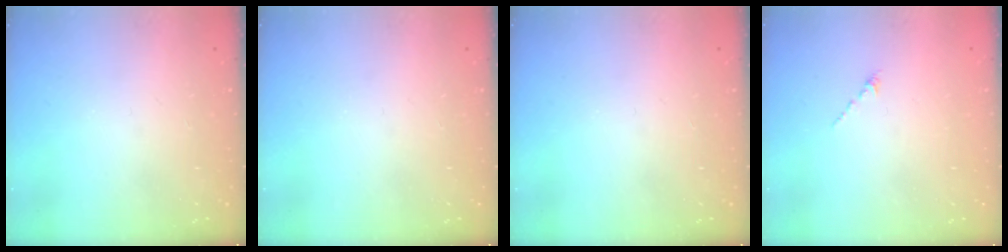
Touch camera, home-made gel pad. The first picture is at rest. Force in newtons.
{"total": 0.0}
{"total": 0.0}
{"total": 0.0}